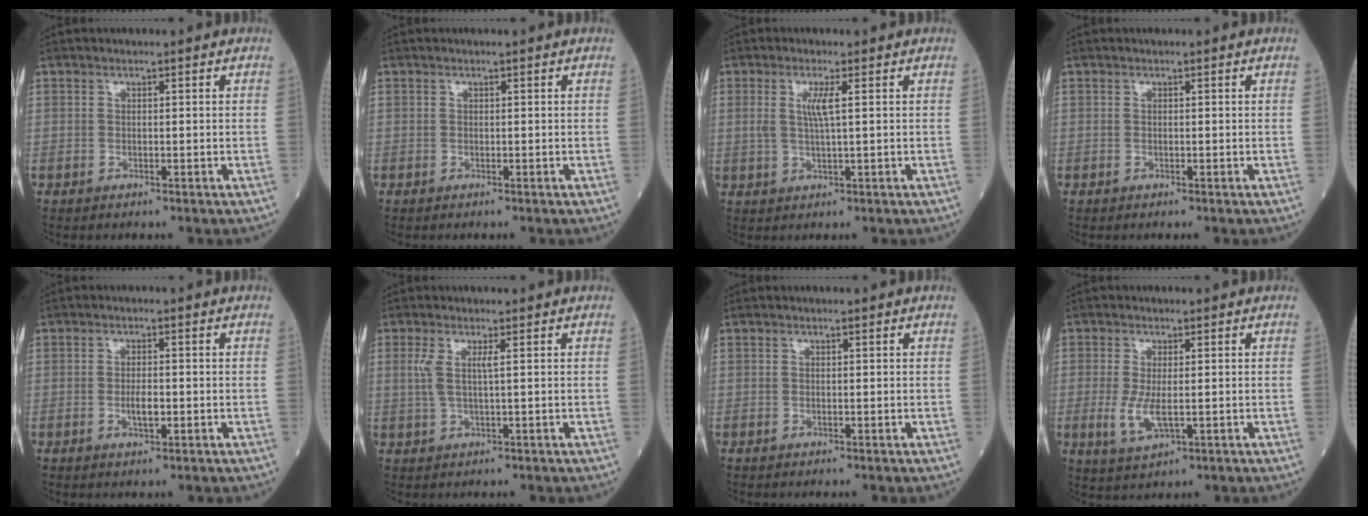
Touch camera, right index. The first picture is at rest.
{"total": 0.0}
{"total": 3.3, "force": [0.8, 0.0, 3.2], "torque": [-0.071, -0.001, 0.016]}
{"total": 0.0}
{"total": 2.5, "force": [-0.6, 0.7, 2.4], "torque": [-0.045, 0.001, -0.010]}
{"total": 2.8, "force": [0.7, 0.0, 2.7], "torque": [-0.068, 0.007, 0.018]}
{"total": 0.0}
{"total": 4.6, "force": [-0.7, 1.5, 4.3], "torque": [-0.094, -0.012, -0.008]}